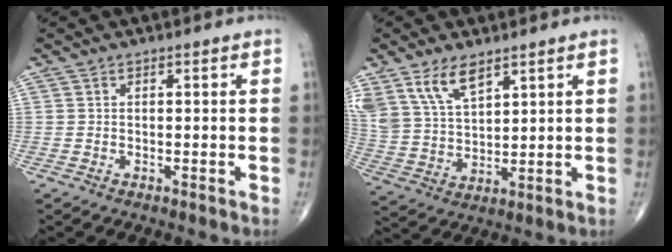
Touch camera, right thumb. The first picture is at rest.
{"total": 10.5, "force": [6.7, 5.0, 6.3], "torque": [-0.115, -0.021, 0.145]}